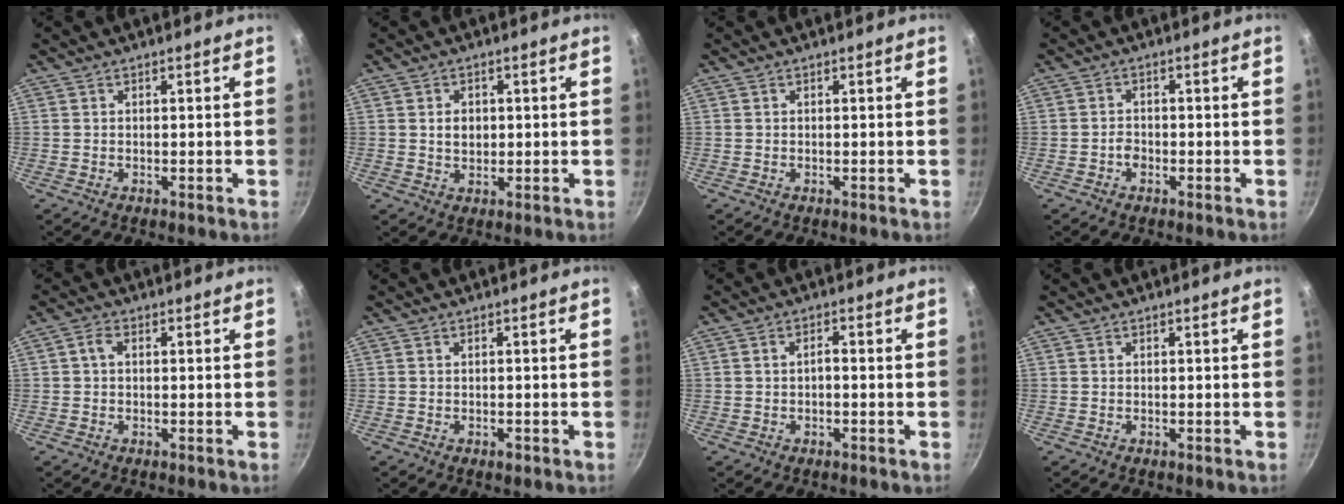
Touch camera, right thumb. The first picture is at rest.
{"total": 3.4, "force": [0.5, 2.7, 2.0], "torque": [-0.018, -0.001, 0.008]}
{"total": 0.0}
{"total": 1.8, "force": [-0.8, 1.3, 0.8], "torque": [-0.007, 0.013, -0.014]}
{"total": 2.3, "force": [0.3, 1.7, 1.6], "torque": [-0.030, 0.008, 0.002]}
{"total": 1.1, "force": [-0.5, 0.6, 0.8], "torque": [-0.010, 0.002, -0.008]}
{"total": 2.0, "force": [-0.4, 1.1, 1.6], "torque": [-0.022, 0.017, -0.006]}
{"total": 0.0}